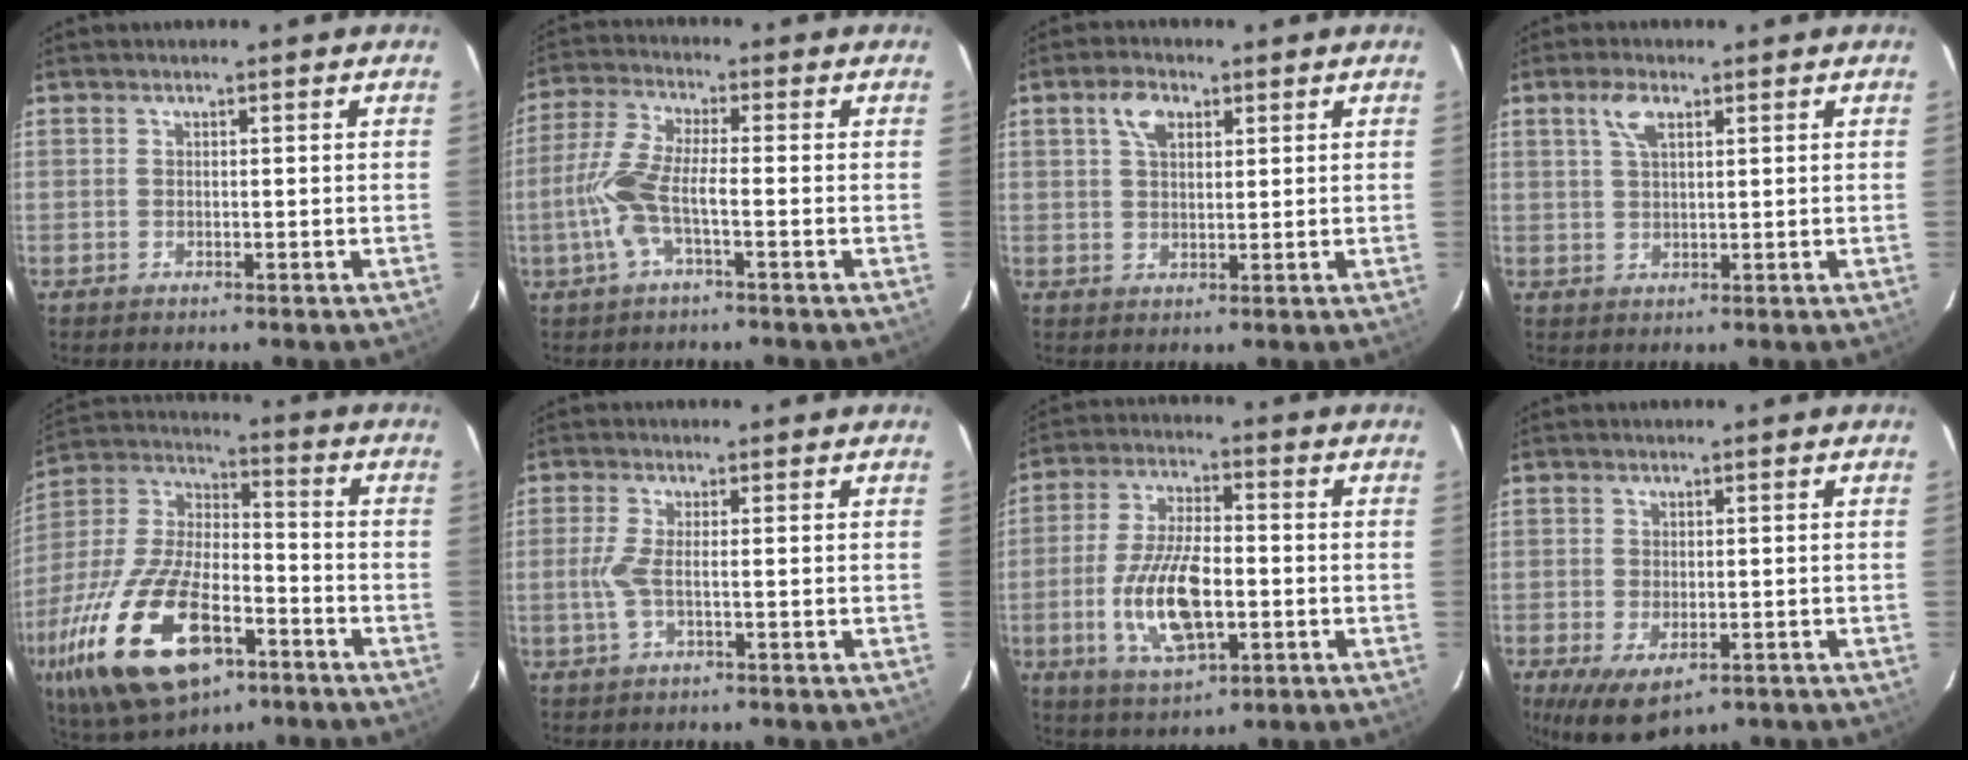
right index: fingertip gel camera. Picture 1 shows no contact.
{"total": 8.4, "force": [-2.5, 1.5, 7.9], "torque": [-0.181, 0.004, -0.049]}
{"total": 4.6, "force": [2.1, 2.7, 3.1], "torque": [-0.055, 0.013, 0.037]}
{"total": 3.9, "force": [1.9, 1.6, 3.0], "torque": [-0.058, 0.008, 0.037]}
{"total": 26.4, "force": [-12.5, 12.4, 19.7], "torque": [-0.422, -0.035, -0.211]}
{"total": 3.4, "force": [-0.6, 0.2, 3.3], "torque": [-0.079, 0.001, -0.012]}
{"total": 13.8, "force": [-3.1, 5.8, 12.1], "torque": [-0.245, -0.005, -0.051]}
{"total": 7.6, "force": [-3.7, 3.9, 5.4], "torque": [-0.106, -0.035, -0.052]}